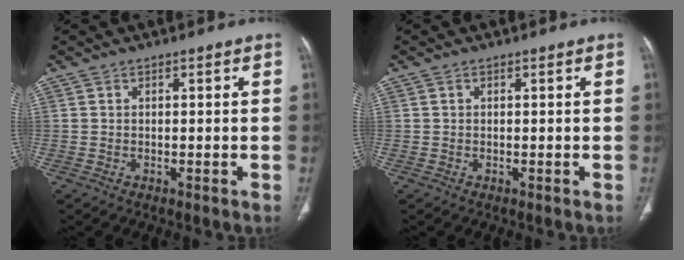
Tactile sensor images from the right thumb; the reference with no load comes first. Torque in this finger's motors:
{"motor_torque": [0.21, -0.02, -0.27, 0.11, 0.04]}